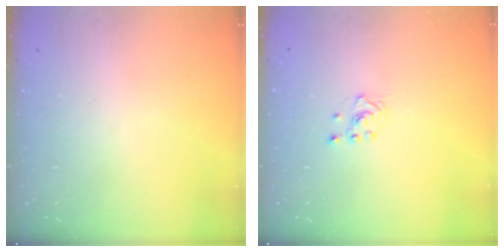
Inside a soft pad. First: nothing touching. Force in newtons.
{"total": 2.0, "press": 2.0, "slide": 0.3}